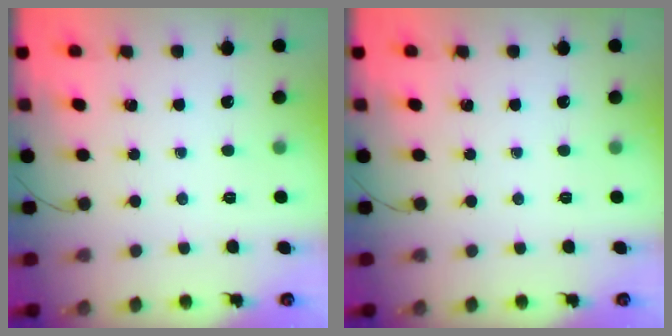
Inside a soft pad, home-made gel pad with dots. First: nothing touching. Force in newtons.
{"total": 0.0}